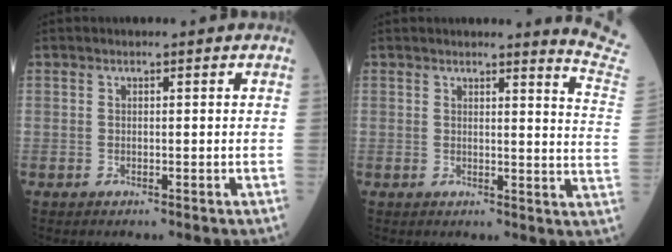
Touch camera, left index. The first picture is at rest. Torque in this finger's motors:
{"motor_torque": [-0.49, -0.88, -0.34, 0.00]}